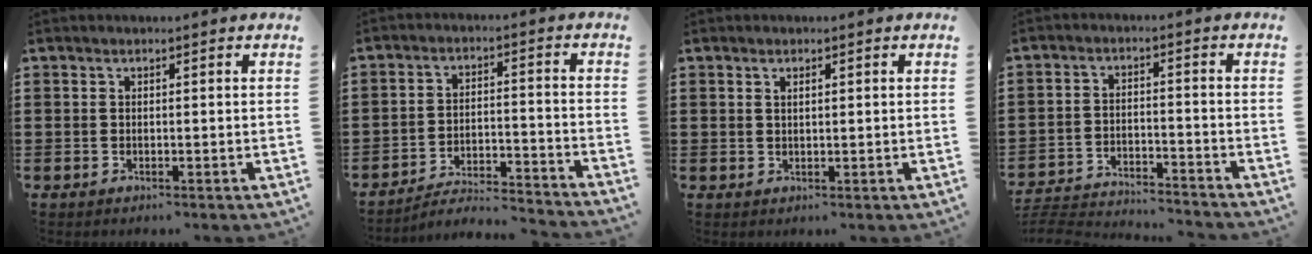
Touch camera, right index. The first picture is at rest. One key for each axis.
{"total": 4.2, "fx": -4.1, "fy": 0.1, "fz": 1.2, "tx": -0.033, "ty": -0.005, "tz": -0.087}
{"total": 1.0, "fx": 0.4, "fy": 0.4, "fz": 0.8, "tx": -0.016, "ty": 0.004, "tz": 0.006}
{"total": 4.1, "fx": -4.1, "fy": 0.0, "fz": 0.6, "tx": -0.023, "ty": -0.002, "tz": -0.089}